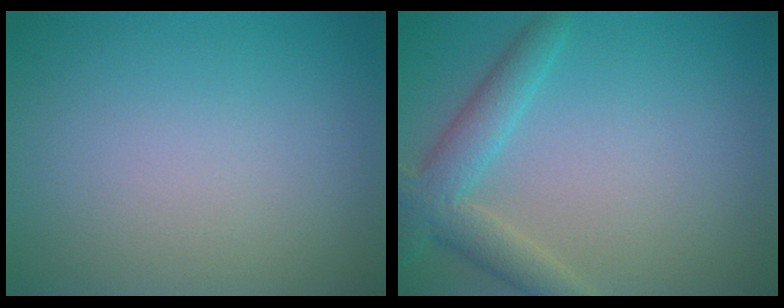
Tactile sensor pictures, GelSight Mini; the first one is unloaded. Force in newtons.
{"total": 4.0, "press": 4.0, "slide": 0.1}